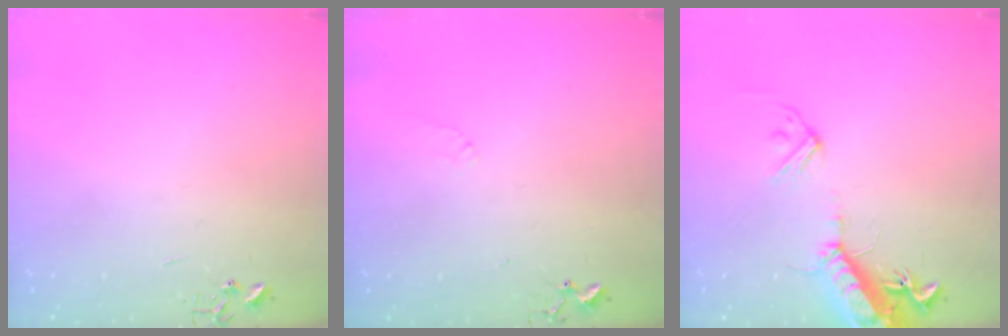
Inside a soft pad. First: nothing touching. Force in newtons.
{"total": 5.5, "press": 5.5, "slide": 0.8}
{"total": 17.3, "press": 16.8, "slide": 3.9}